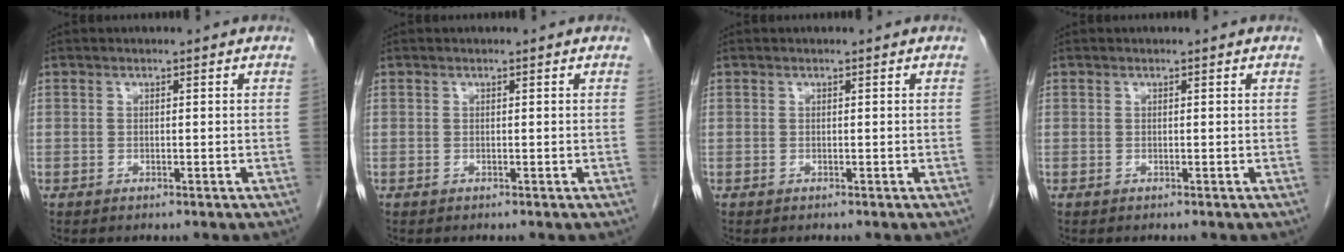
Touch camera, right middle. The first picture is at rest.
{"total": 0.0}
{"total": 0.0}
{"total": 0.0}